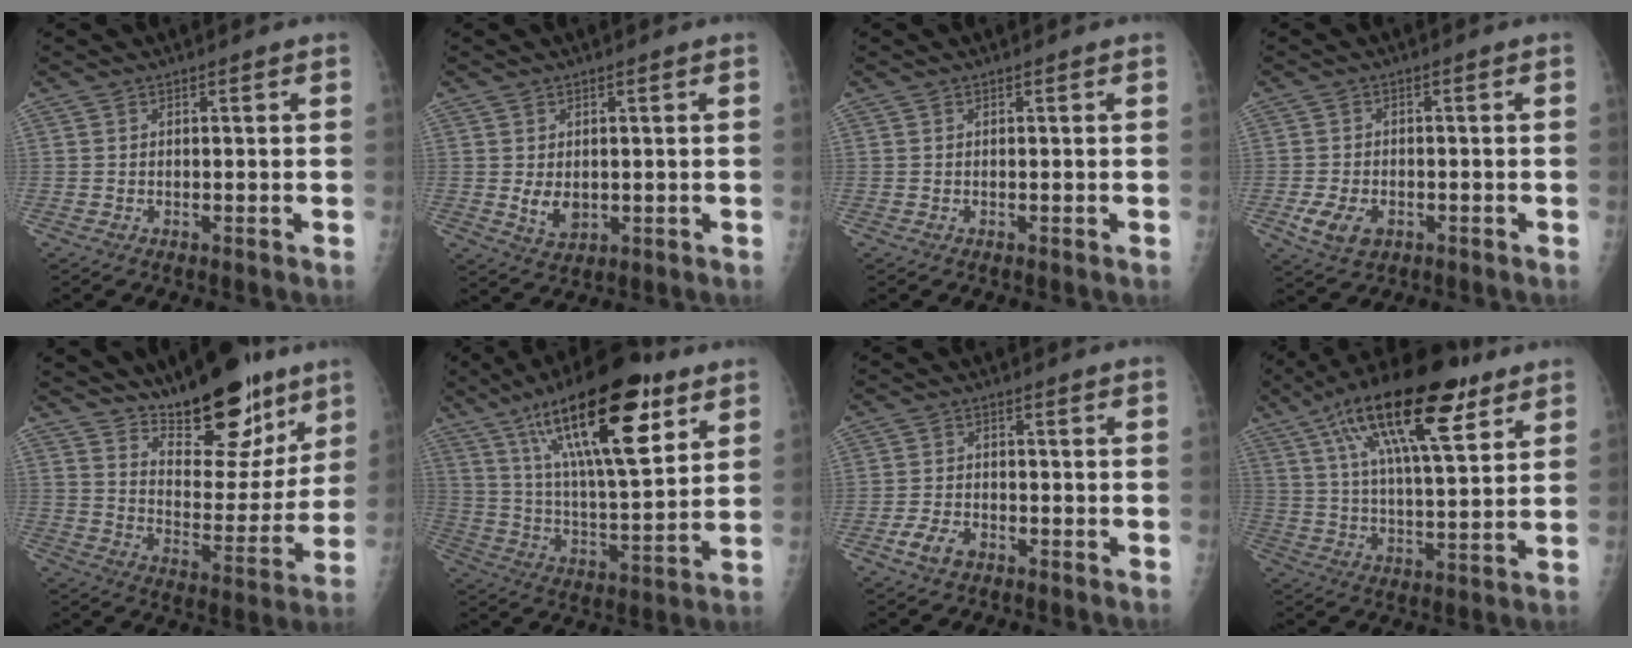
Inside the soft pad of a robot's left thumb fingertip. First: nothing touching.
{"total": 4.5, "force": [-0.1, 3.2, 3.2], "torque": [-0.042, -0.009, 0.009]}
{"total": 0.0}
{"total": 6.0, "force": [-2.3, 4.0, 3.9], "torque": [-0.071, 0.002, -0.035]}
{"total": 18.7, "force": [13.2, 7.6, 10.9], "torque": [-0.109, -0.092, 0.208]}
{"total": 25.2, "force": [13.0, 8.2, 19.9], "torque": [-0.310, -0.039, 0.222]}
{"total": 4.4, "force": [-2.6, 2.6, 2.5], "torque": [-0.047, 0.014, -0.046]}
{"total": 22.2, "force": [11.2, 7.8, 17.5], "torque": [-0.281, -0.019, 0.183]}